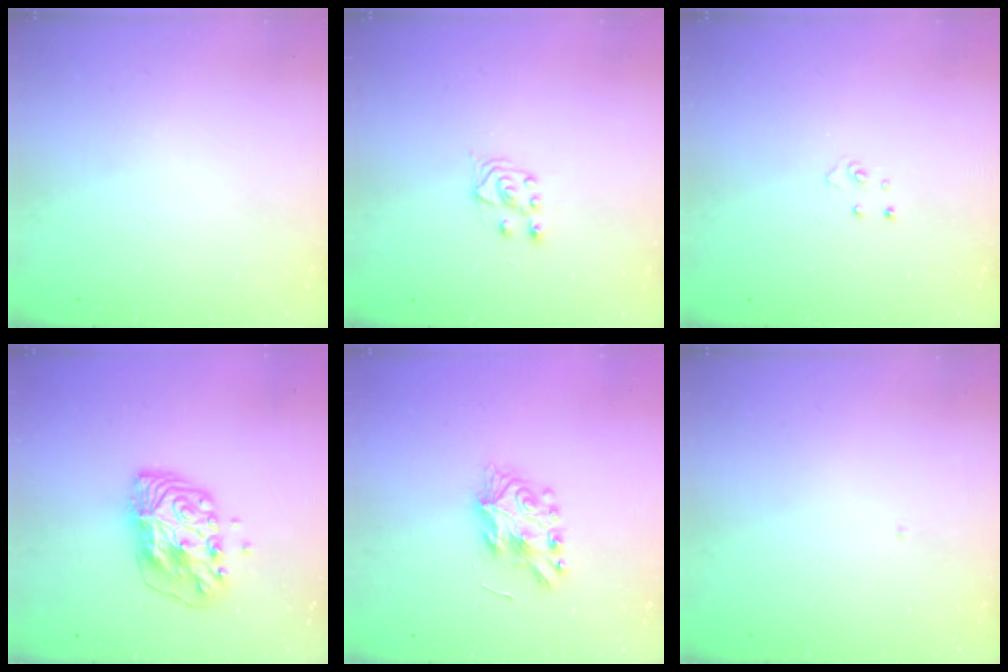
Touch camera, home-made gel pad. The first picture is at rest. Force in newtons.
{"total": 4.2, "press": 4.1, "slide": 1.1}
{"total": 3.7, "press": 3.7, "slide": 0.3}
{"total": 10.2, "press": 10.2, "slide": 0.9}
{"total": 7.7, "press": 7.7, "slide": 0.6}
{"total": 0.0}